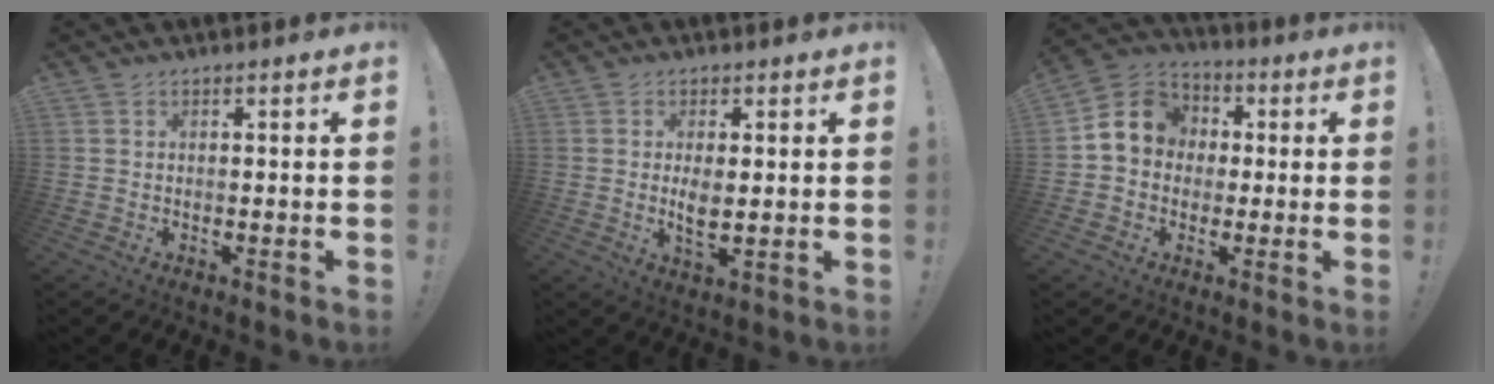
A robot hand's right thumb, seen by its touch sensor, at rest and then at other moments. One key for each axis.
{"total": 4.9, "fx": 0.6, "fy": 2.2, "fz": 4.3, "tx": -0.069, "ty": -0.009, "tz": 0.007}
{"total": 10.7, "fx": 1.4, "fy": 9.6, "fz": 4.6, "tx": -0.061, "ty": 0.013, "tz": 0.036}